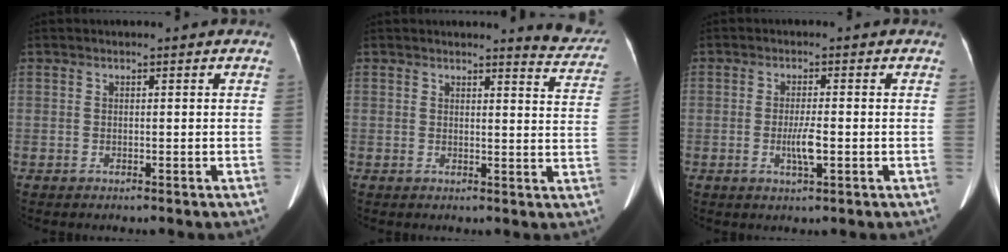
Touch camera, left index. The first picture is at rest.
{"total": 6.6, "force": [6.5, 0.5, 1.1], "torque": [-0.002, -0.038, 0.049]}
{"total": 3.3, "force": [-1.0, 0.3, 3.2], "torque": [-0.064, -0.006, -0.014]}